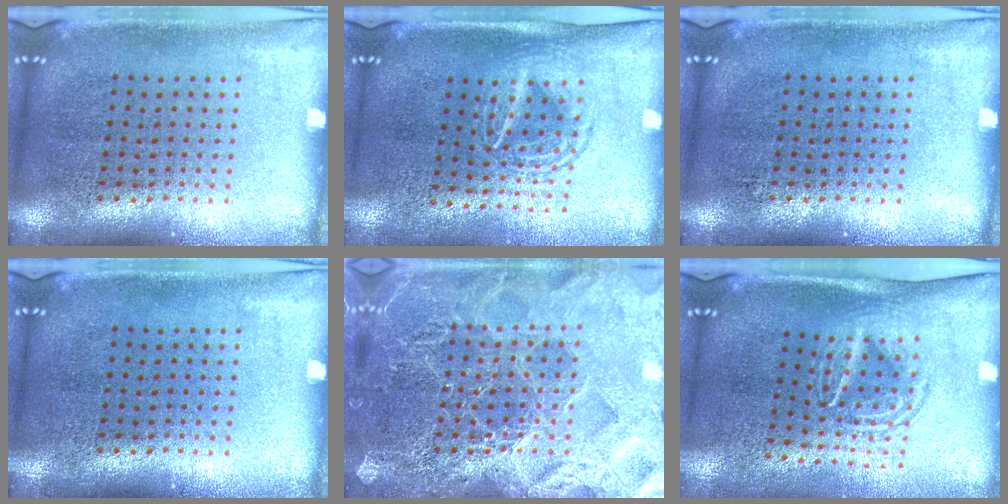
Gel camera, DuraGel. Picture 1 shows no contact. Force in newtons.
{"total": 1.6, "press": 1.3, "slide": 0.8}
{"total": 0.0}
{"total": 0.0}
{"total": 6.2, "press": 6.2, "slide": 0.8}
{"total": 1.6, "press": 1.2, "slide": 1.1}